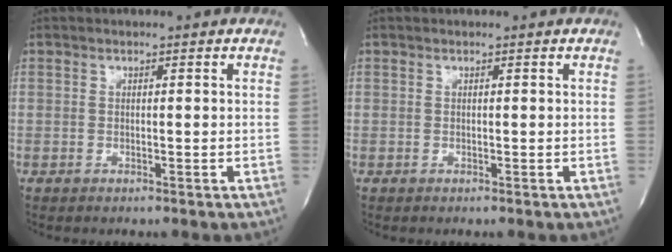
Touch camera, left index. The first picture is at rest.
{"total": 0.0}